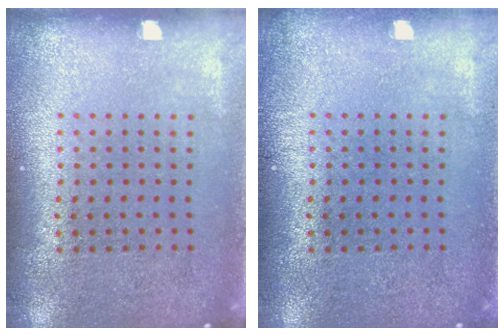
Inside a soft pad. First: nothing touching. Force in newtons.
{"total": 0.5, "press": 0.5, "slide": 0.1}